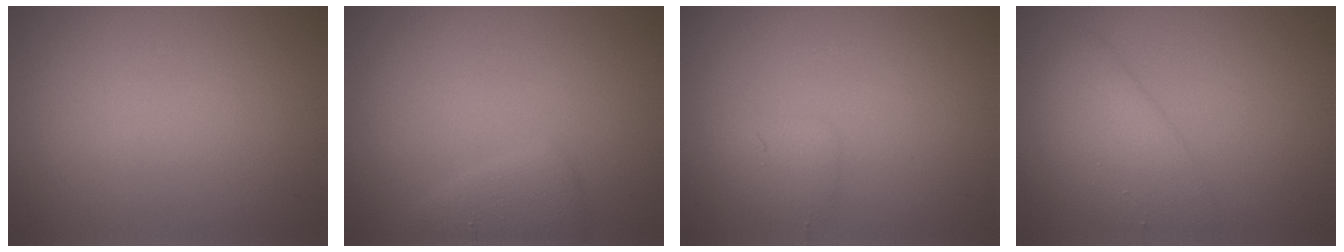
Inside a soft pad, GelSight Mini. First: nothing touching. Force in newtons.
{"total": 2.0, "press": 2.0, "slide": 0.2}
{"total": 1.5, "press": 1.5, "slide": 0.1}
{"total": 3.5, "press": 3.5, "slide": 0.3}